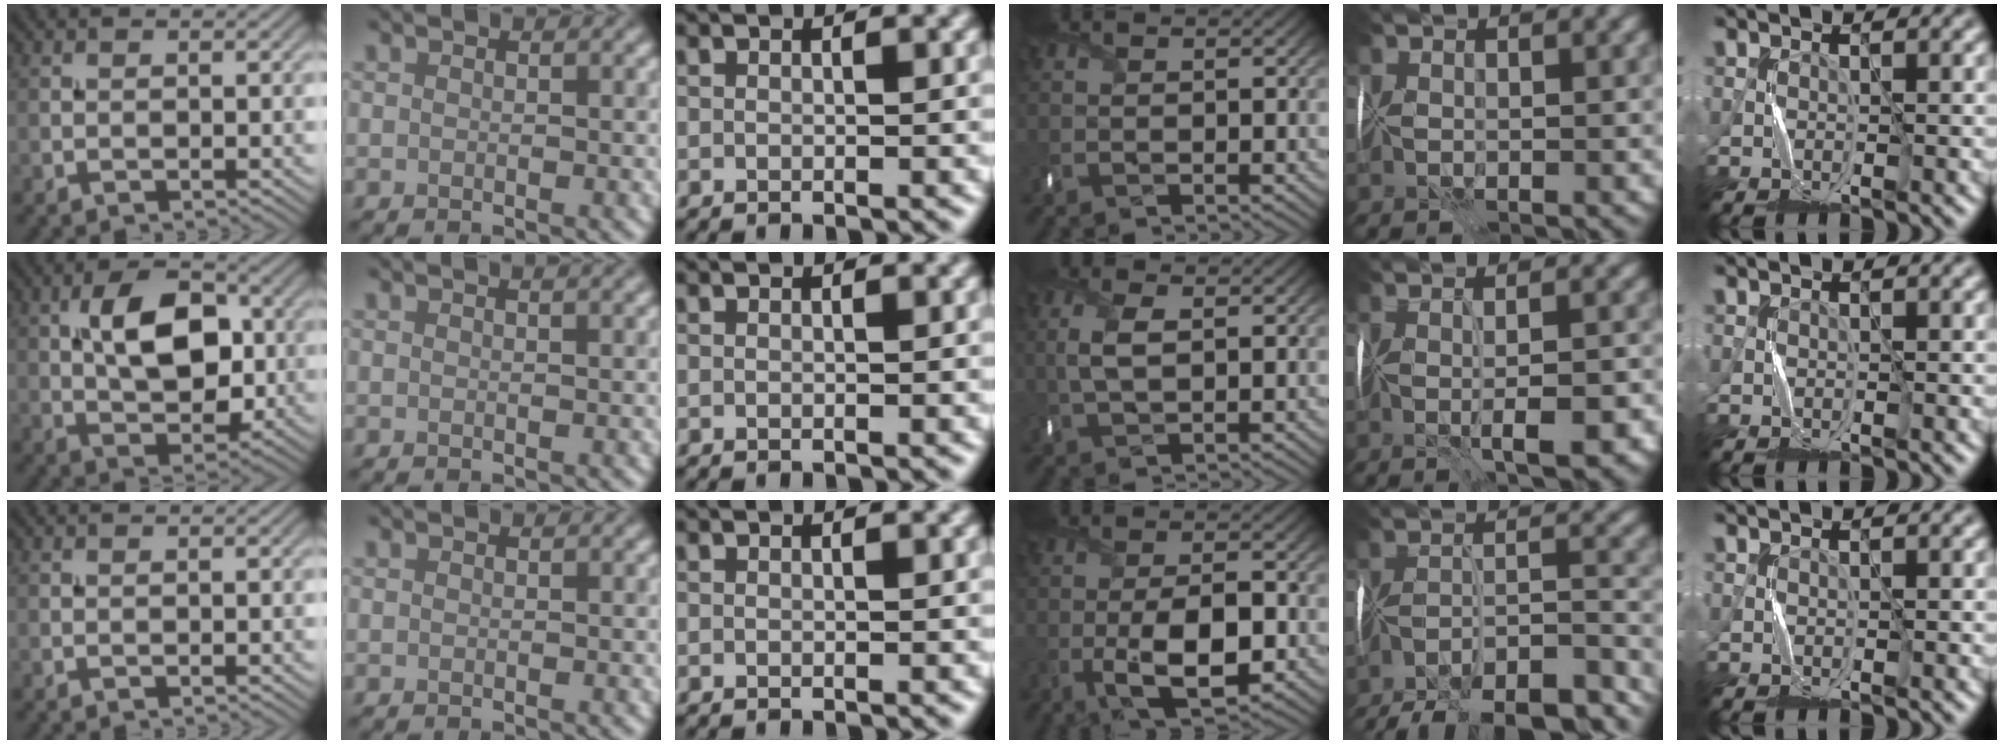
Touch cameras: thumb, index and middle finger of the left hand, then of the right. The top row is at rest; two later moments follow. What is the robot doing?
{"motion": "fold", "object": "handkerchief"}